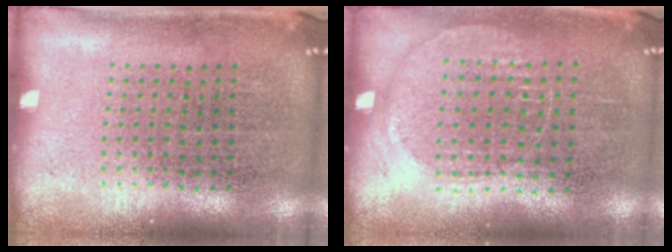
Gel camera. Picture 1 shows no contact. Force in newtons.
{"total": 1.0, "press": 0.9, "slide": 0.4}